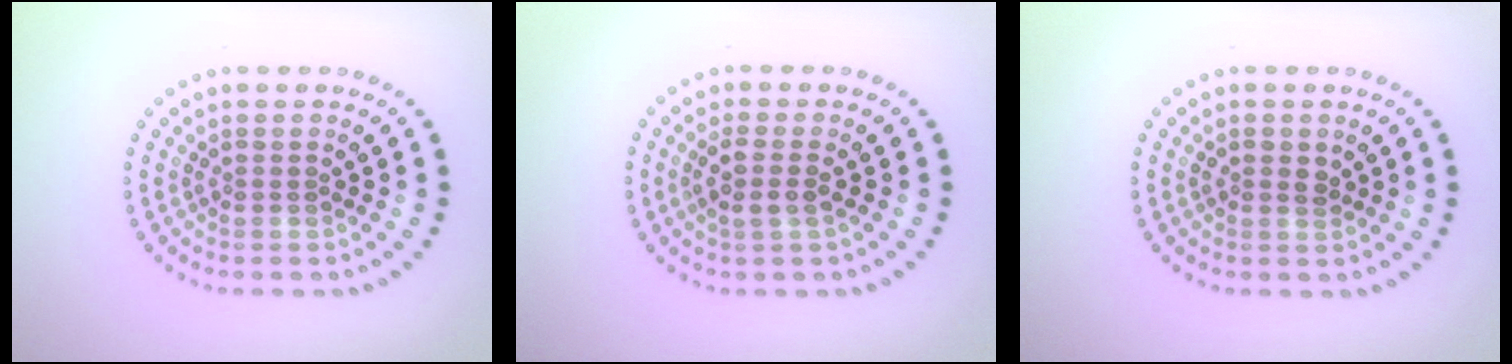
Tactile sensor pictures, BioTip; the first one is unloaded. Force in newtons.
{"total": 2.0, "press": 1.7, "slide": 1.0}
{"total": 1.1, "press": 1.1, "slide": 0.2}